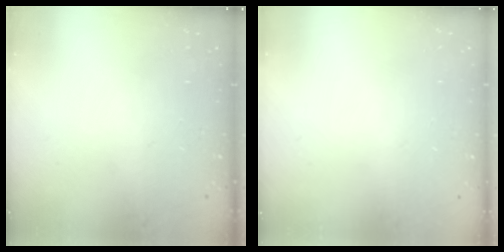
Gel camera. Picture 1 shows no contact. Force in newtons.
{"total": 0.0}